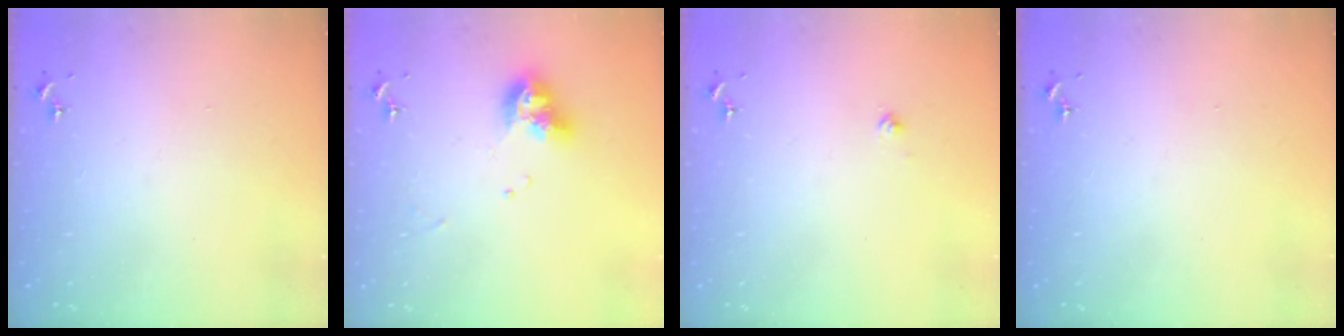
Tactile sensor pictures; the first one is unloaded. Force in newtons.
{"total": 9.7, "press": 9.7, "slide": 0.9}
{"total": 2.3, "press": 2.3, "slide": 0.2}
{"total": 0.0}